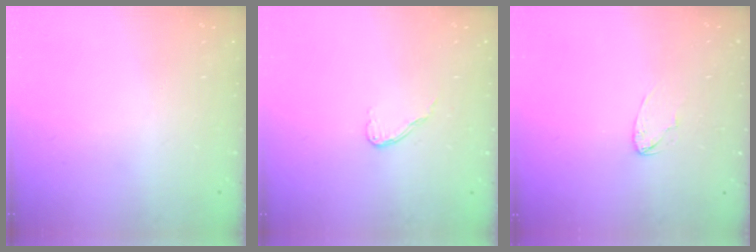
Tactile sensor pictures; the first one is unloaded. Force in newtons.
{"total": 5.1, "press": 5.1, "slide": 0.4}
{"total": 2.5, "press": 2.5, "slide": 0.2}